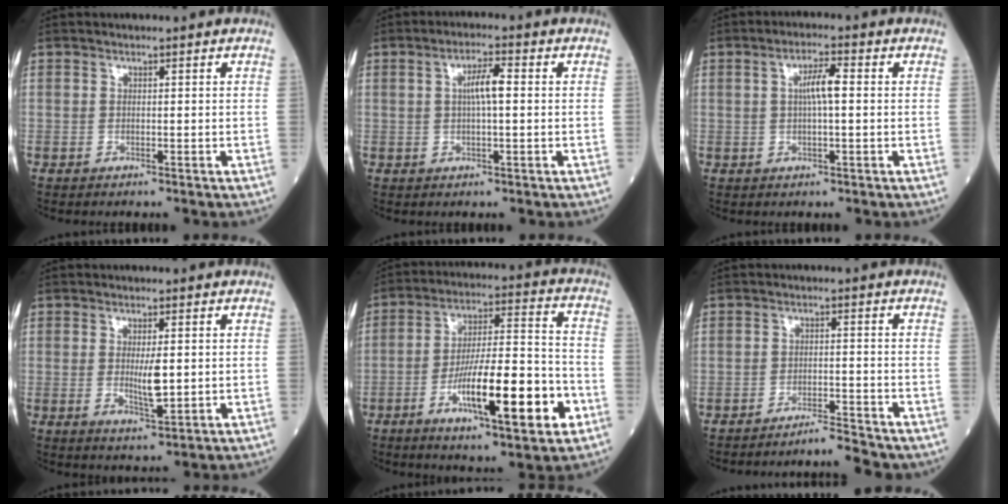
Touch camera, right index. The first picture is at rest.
{"total": 4.1, "force": [0.5, 0.6, 4.1], "torque": [-0.075, 0.009, 0.008]}
{"total": 4.1, "force": [0.5, 0.5, 4.1], "torque": [-0.075, 0.009, 0.007]}
{"total": 4.6, "force": [0.0, 1.0, 4.5], "torque": [-0.079, -0.007, 0.001]}
{"total": 17.3, "force": [-6.6, 2.7, 15.7], "torque": [-0.263, -0.001, -0.102]}
{"total": 3.8, "force": [-3.8, -0.5, 0.3], "torque": [-0.001, -0.009, -0.060]}